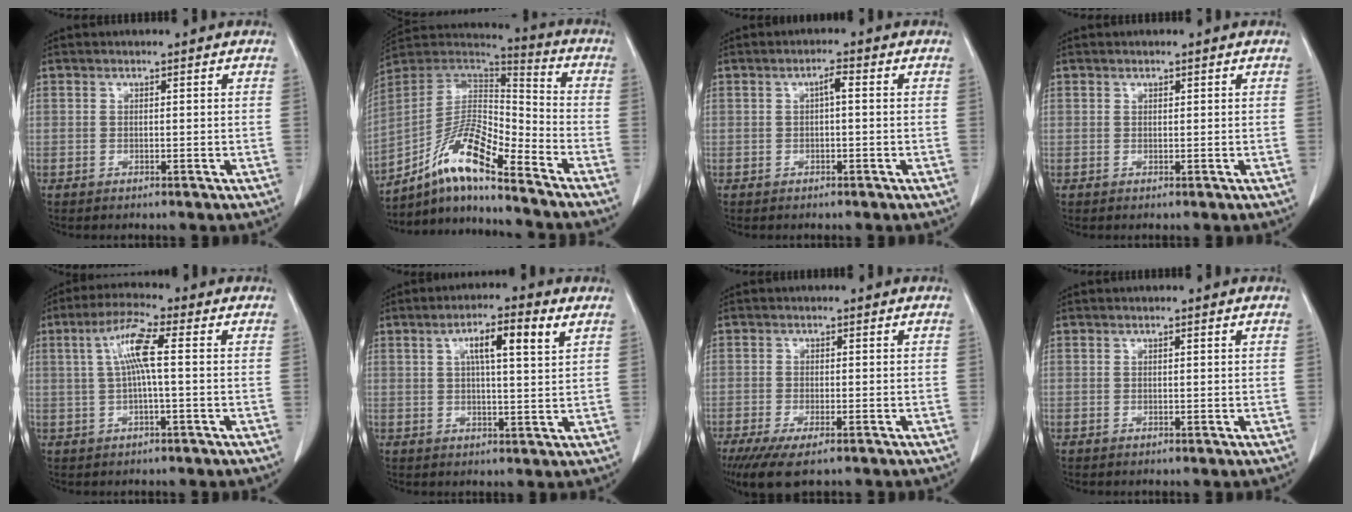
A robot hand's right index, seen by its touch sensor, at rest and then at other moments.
{"total": 13.6, "force": [-9.3, 1.7, 9.7], "torque": [-0.174, 0.019, -0.166]}
{"total": 1.8, "force": [0.2, 0.3, 1.8], "torque": [-0.029, 0.005, 0.003]}
{"total": 0.6, "force": [0.4, 0.3, 0.3], "torque": [-0.007, -0.002, 0.007]}
{"total": 7.0, "force": [1.2, 0.7, 6.9], "torque": [-0.137, 0.015, 0.021]}
{"total": 7.6, "force": [3.3, 0.8, 6.8], "torque": [-0.116, 0.010, 0.049]}
{"total": 7.1, "force": [-4.9, 1.7, 4.8], "torque": [-0.076, -0.019, -0.075]}
{"total": 0.5, "force": [0.2, 0.0, 0.5], "torque": [-0.010, 0.001, 0.004]}